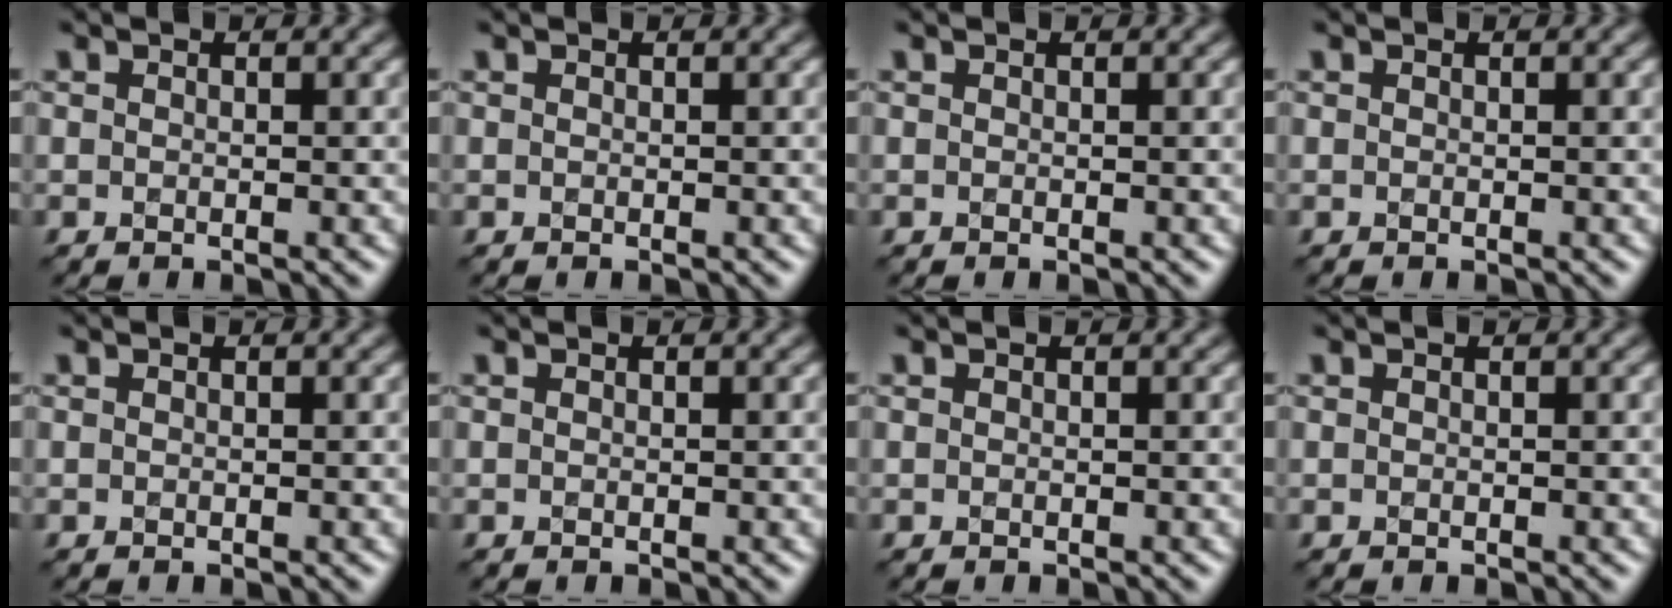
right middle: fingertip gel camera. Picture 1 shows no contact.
{"total": 0.0}
{"total": 0.0}
{"total": 0.0}
{"total": 0.0}
{"total": 0.0}
{"total": 0.0}
{"total": 0.0}